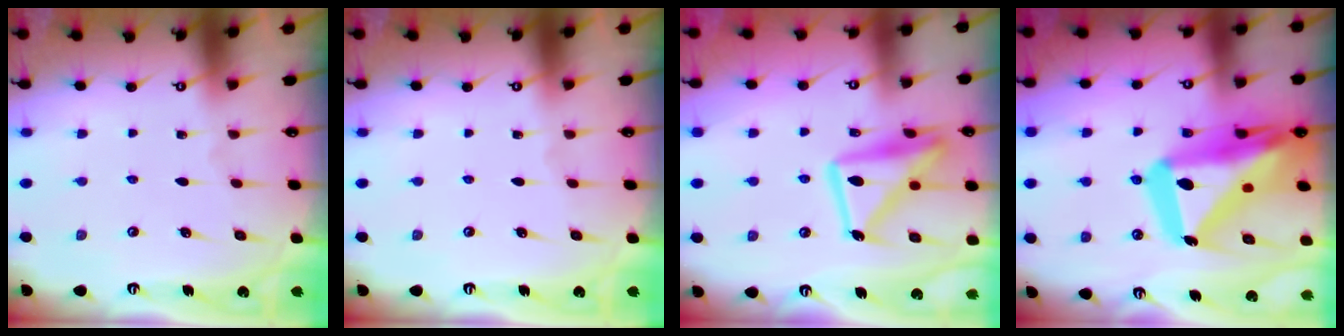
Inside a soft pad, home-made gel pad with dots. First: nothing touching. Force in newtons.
{"total": 0.0}
{"total": 16.2, "press": 16.2, "slide": 1.2}
{"total": 26.5, "press": 26.3, "slide": 2.7}